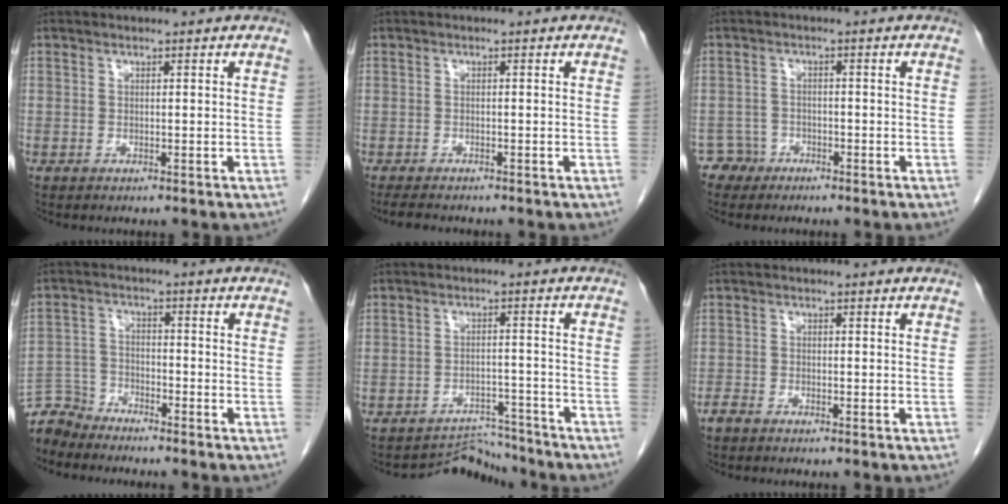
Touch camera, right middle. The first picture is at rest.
{"total": 3.7, "force": [-3.3, 0.7, 1.5], "torque": [-0.024, -0.010, -0.051]}
{"total": 2.3, "force": [-1.7, 1.4, -0.7], "torque": [0.015, 0.009, -0.031]}
{"total": 5.4, "force": [-5.3, 0.8, -0.7], "torque": [0.013, -0.001, -0.103]}
{"total": 5.0, "force": [-4.6, 0.5, -2.0], "torque": [0.041, 0.018, -0.068]}
{"total": 1.4, "force": [-1.2, 0.5, 0.6], "torque": [-0.016, -0.001, -0.021]}